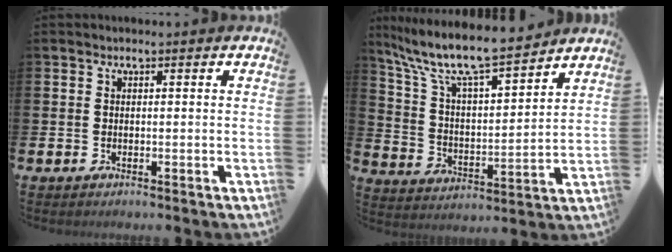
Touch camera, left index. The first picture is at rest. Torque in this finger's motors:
{"motor_torque": [0.55, -0.61, 1.02, 0.21]}